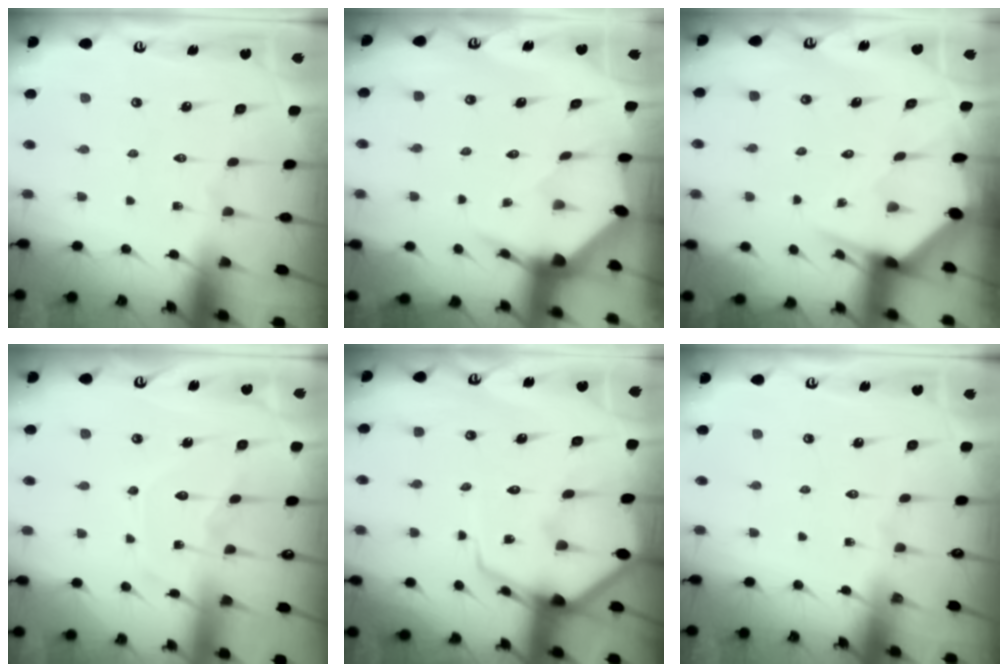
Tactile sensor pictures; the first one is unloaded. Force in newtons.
{"total": 3.6, "press": 3.6, "slide": 0.4}
{"total": 3.6, "press": 3.6, "slide": 0.4}
{"total": 9.2, "press": 9.2, "slide": 0.9}
{"total": 7.9, "press": 7.8, "slide": 0.5}
{"total": 0.0}